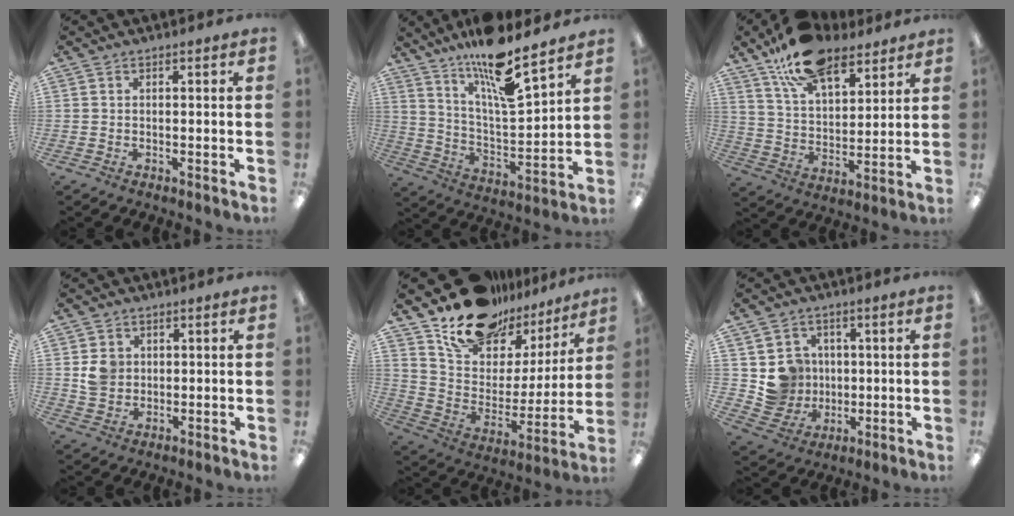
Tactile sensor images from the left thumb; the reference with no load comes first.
{"total": 14.5, "force": [11.8, 2.3, 8.1], "torque": [-0.153, -0.081, 0.198]}
{"total": 16.2, "force": [11.3, 8.0, 8.5], "torque": [-0.153, -0.046, 0.205]}
{"total": 5.2, "force": [1.5, 4.8, 1.6], "torque": [-0.020, 0.001, 0.026]}
{"total": 18.3, "force": [14.8, 9.3, 5.5], "torque": [-0.113, -0.101, 0.266]}
{"total": 8.5, "force": [1.7, 8.3, 1.1], "torque": [-0.029, -0.003, 0.047]}